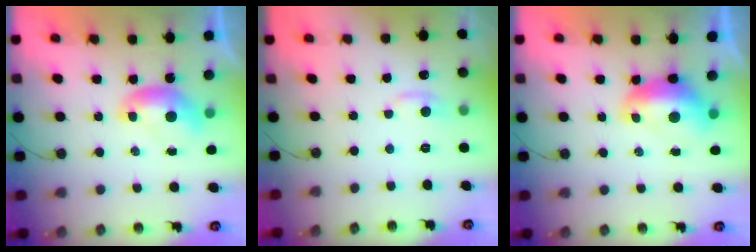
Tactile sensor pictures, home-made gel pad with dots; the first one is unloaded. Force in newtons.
{"total": 1.1, "press": 0.7, "slide": 0.8}
{"total": 2.2, "press": 2.1, "slide": 0.8}